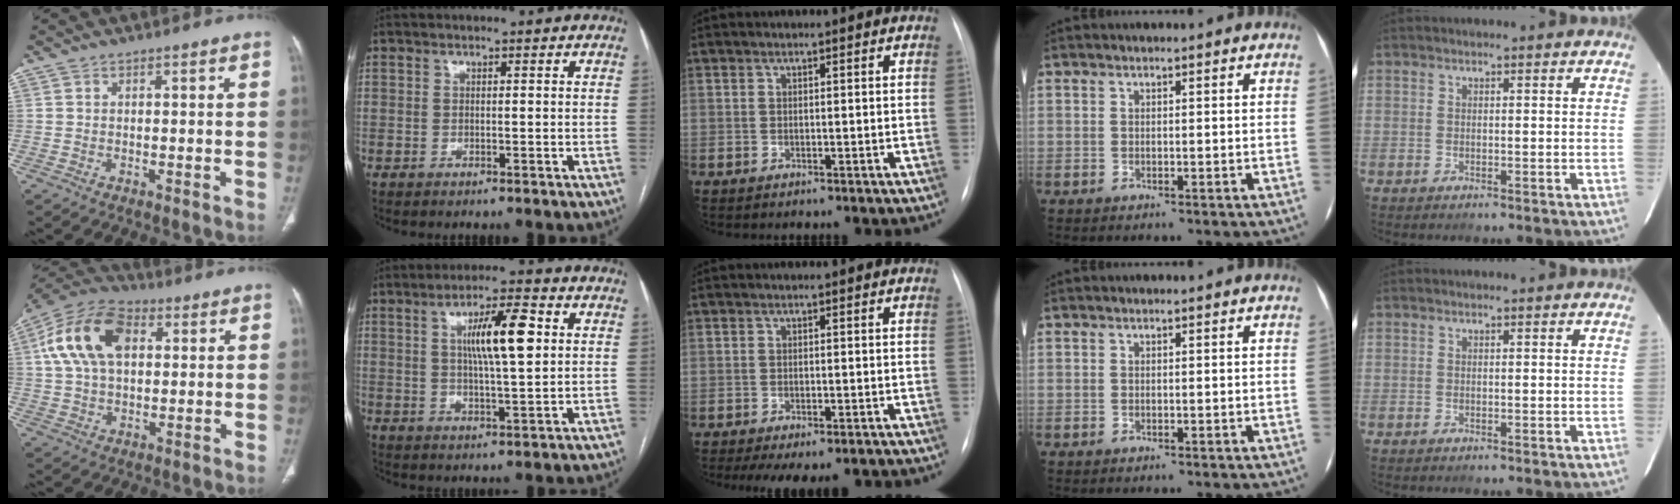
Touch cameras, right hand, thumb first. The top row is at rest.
{"thumb": {"total": 15.4, "force": [3.8, 9.5, 11.5], "torque": [-0.215, 0.020, 0.063]}, "index": {"total": 9.5, "force": [2.3, 1.3, 9.1], "torque": [-0.157, 0.007, 0.039]}, "middle": {"total": 8.4, "force": [-6.6, 2.8, 4.4], "torque": [-0.056, -0.001, -0.087]}}